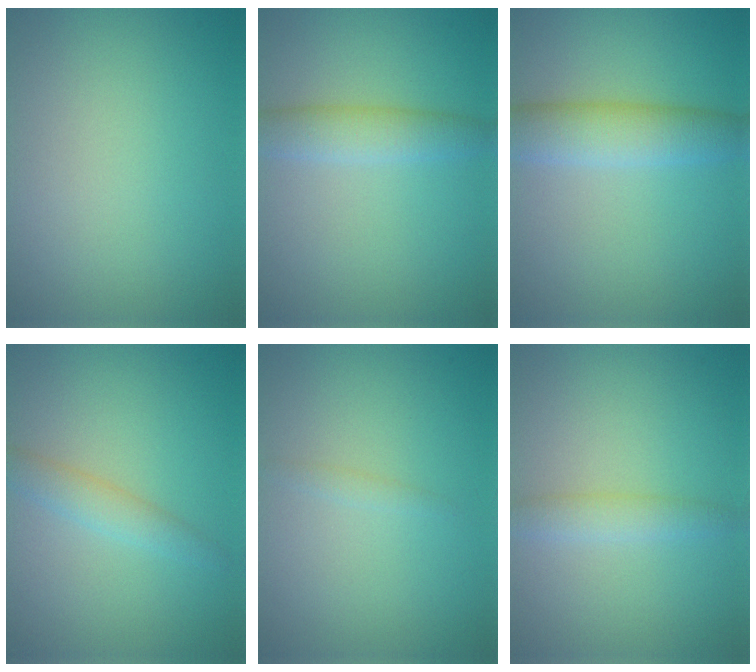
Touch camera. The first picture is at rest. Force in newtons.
{"total": 2.4, "press": 2.4, "slide": 0.2}
{"total": 4.4, "press": 4.4, "slide": 0.1}
{"total": 2.0, "press": 2.0, "slide": 0.0}
{"total": 0.6, "press": 0.6, "slide": 0.0}
{"total": 1.9, "press": 1.9, "slide": 0.1}